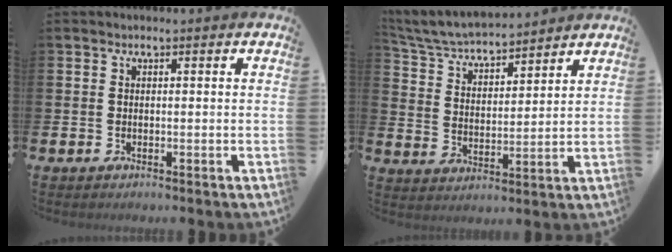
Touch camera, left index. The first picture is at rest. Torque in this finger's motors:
{"motor_torque": [0.46, -0.43, 0.46, 0.15]}